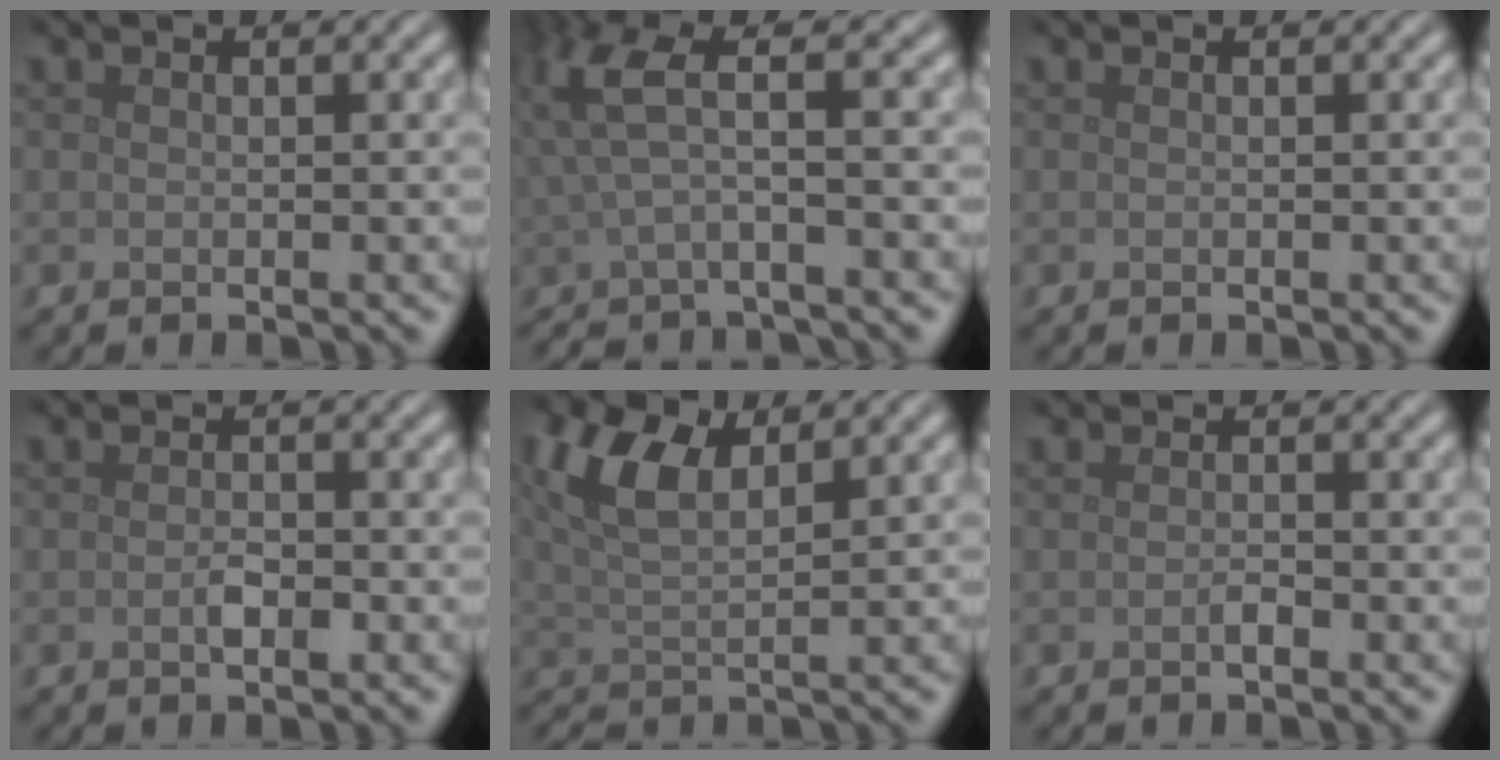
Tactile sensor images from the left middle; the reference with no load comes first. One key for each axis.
{"total": 3.4, "fx": 0.4, "fy": 0.4, "fz": 3.4, "tx": -0.080, "ty": 0.001, "tz": -0.003}
{"total": 0.0}
{"total": 1.3, "fx": -0.4, "fy": 0.6, "fz": 1.1, "tx": -0.023, "ty": -0.001, "tz": -0.008}
{"total": 5.6, "fx": 2.9, "fy": 2.4, "fz": 4.2, "tx": -0.099, "ty": 0.011, "tz": 0.053}
{"total": 0.7, "fx": -0.3, "fy": 0.2, "fz": 0.5, "tx": -0.013, "ty": 0.000, "tz": -0.005}